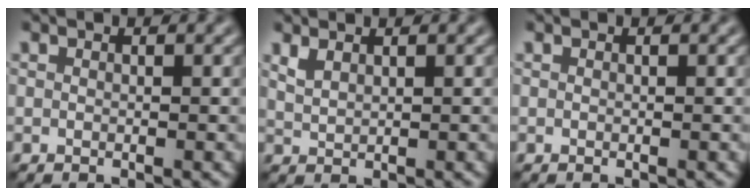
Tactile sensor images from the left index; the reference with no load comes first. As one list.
[{"total": 1.3, "force": [1.0, 0.3, 0.7], "torque": [-0.022, 0.001, 0.025]}, {"total": 0.0}]